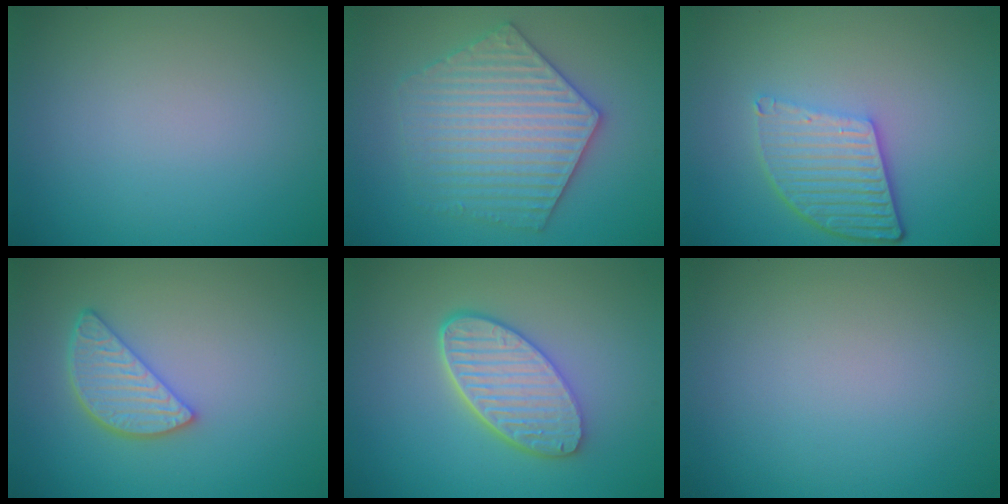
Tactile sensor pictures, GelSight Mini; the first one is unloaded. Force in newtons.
{"total": 6.1, "press": 6.1, "slide": 0.9}
{"total": 5.2, "press": 3.8, "slide": 3.6}
{"total": 3.6, "press": 3.1, "slide": 1.9}
{"total": 5.5, "press": 4.4, "slide": 3.3}
{"total": 0.0}